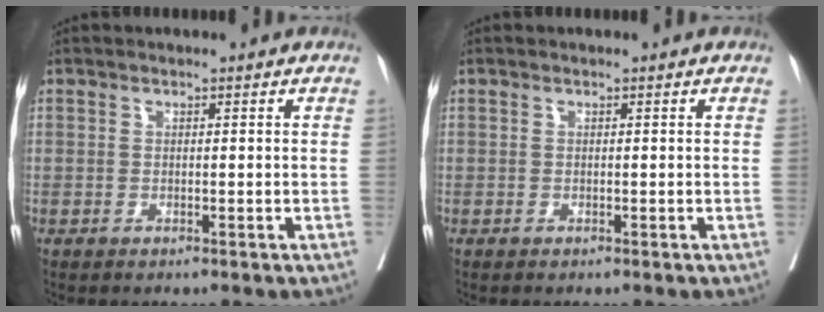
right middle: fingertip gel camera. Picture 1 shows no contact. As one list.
[{"total": 0.0}]